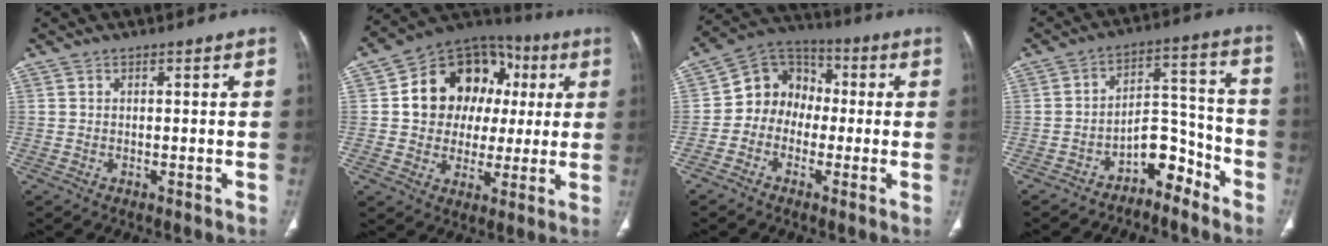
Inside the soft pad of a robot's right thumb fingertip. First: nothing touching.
{"total": 18.8, "force": [3.6, 14.9, 10.9], "torque": [-0.112, 0.033, 0.057]}
{"total": 9.8, "force": [-1.3, 8.6, 4.5], "torque": [-0.033, 0.038, -0.043]}
{"total": 8.3, "force": [-6.1, 4.4, 3.6], "torque": [-0.021, 0.099, -0.102]}